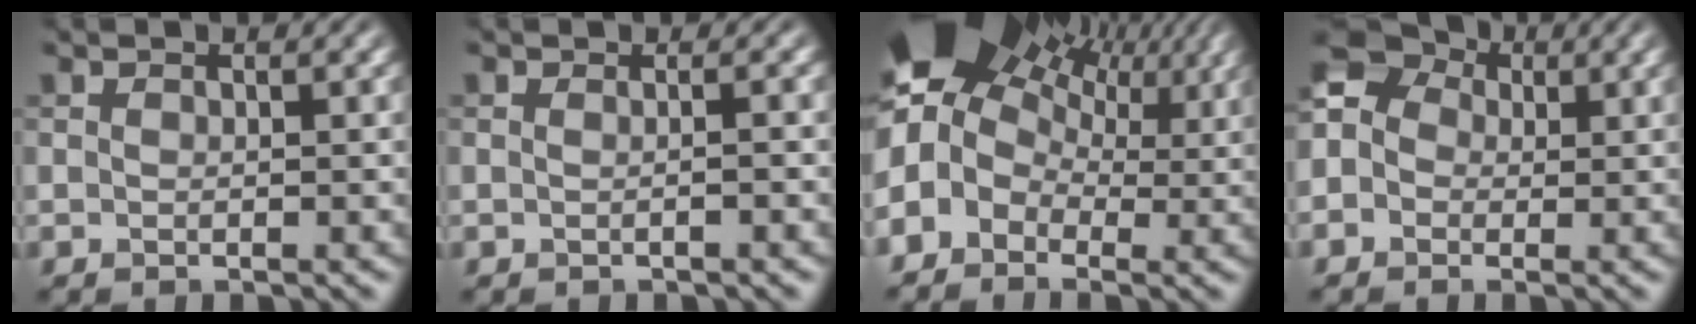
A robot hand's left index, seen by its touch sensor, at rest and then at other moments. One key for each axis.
{"total": 1.3, "fx": 0.1, "fy": 0.5, "fz": 1.2, "tx": -0.010, "ty": -0.005, "tz": -0.010}
{"total": 13.8, "fx": 4.8, "fy": 9.6, "fz": 8.6, "tx": -0.184, "ty": 0.033, "tz": 0.081}
{"total": 7.4, "fx": 0.7, "fy": 6.5, "fz": 3.5, "tx": -0.075, "ty": 0.036, "tz": -0.030}